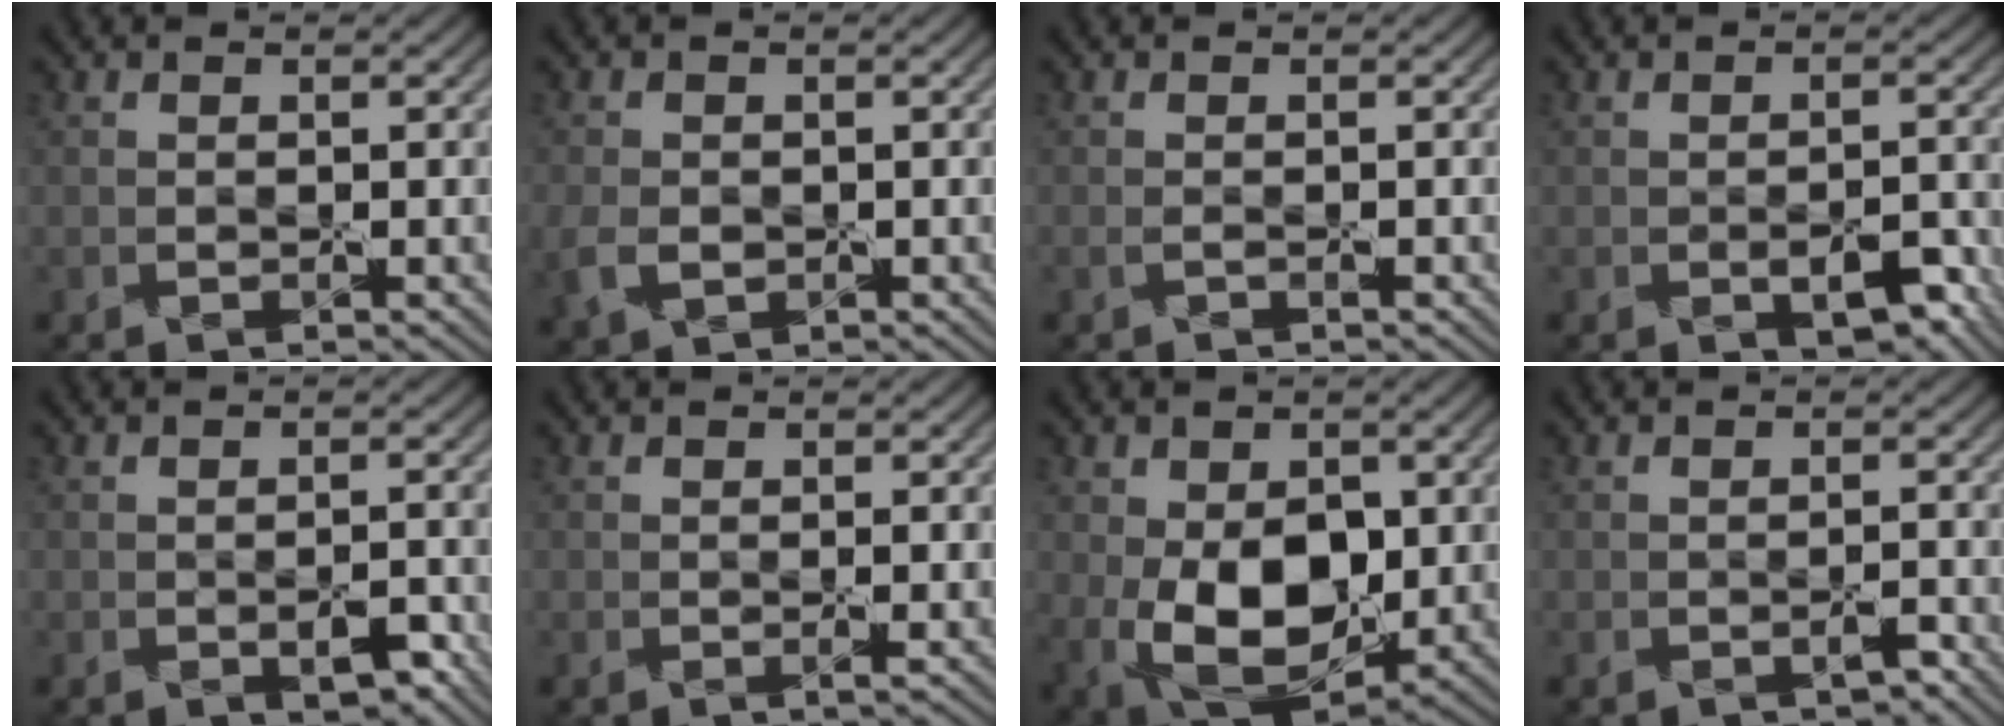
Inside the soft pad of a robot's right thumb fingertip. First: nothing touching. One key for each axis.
{"total": 3.5, "fx": -1.0, "fy": 2.6, "fz": 2.2, "tx": -0.063, "ty": -0.013, "tz": -0.022}
{"total": 0.6, "fx": -0.3, "fy": 0.1, "fz": 0.5, "tx": -0.012, "ty": -0.002, "tz": -0.007}
{"total": 3.6, "fx": -1.5, "fy": 1.9, "fz": 2.6, "tx": -0.042, "ty": -0.006, "tz": -0.017}
{"total": 2.4, "fx": -0.9, "fy": 1.3, "fz": 1.8, "tx": -0.030, "ty": -0.007, "tz": -0.009}
{"total": 0.7, "fx": 0.1, "fy": 0.0, "fz": 0.7, "tx": -0.015, "ty": -0.001, "tz": -0.001}
{"total": 11.2, "fx": -0.9, "fy": 7.2, "fz": 8.5, "tx": -0.176, "ty": -0.020, "tz": -0.004}
{"total": 1.2, "fx": -0.6, "fy": 0.6, "fz": 0.9, "tx": -0.016, "ty": -0.002, "tz": -0.009}